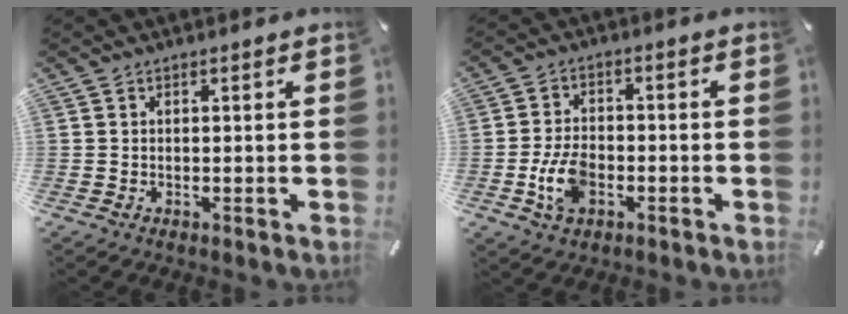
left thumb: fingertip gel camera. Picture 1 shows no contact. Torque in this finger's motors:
{"motor_torque": [0.09, 0.13, 0.13, 0.08, 0.13]}